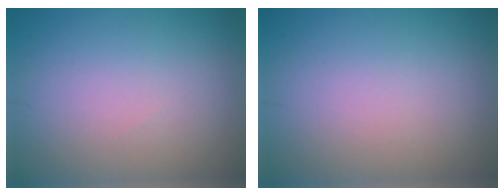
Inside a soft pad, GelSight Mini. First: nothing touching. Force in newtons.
{"total": 0.0}